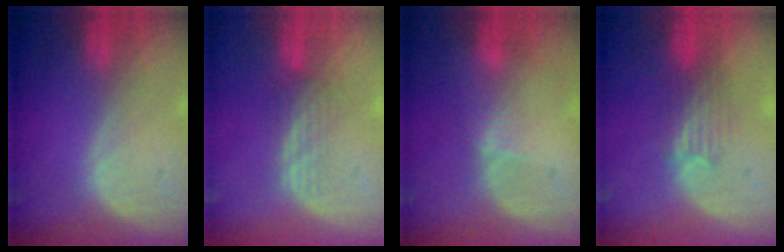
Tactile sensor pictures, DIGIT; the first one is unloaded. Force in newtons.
{"total": 3.1, "press": 2.6, "slide": 1.7}
{"total": 1.4, "press": 1.1, "slide": 0.8}
{"total": 3.2, "press": 3.0, "slide": 1.2}